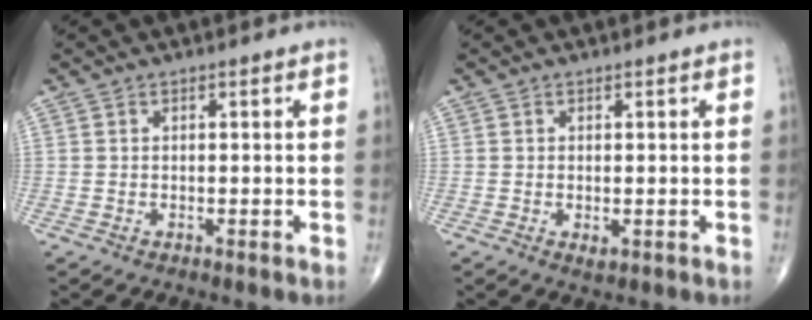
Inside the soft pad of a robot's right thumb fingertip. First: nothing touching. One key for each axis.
{"total": 1.2, "fx": -0.2, "fy": 0.6, "fz": 1.0, "tx": -0.014, "ty": -0.003, "tz": 0.001}